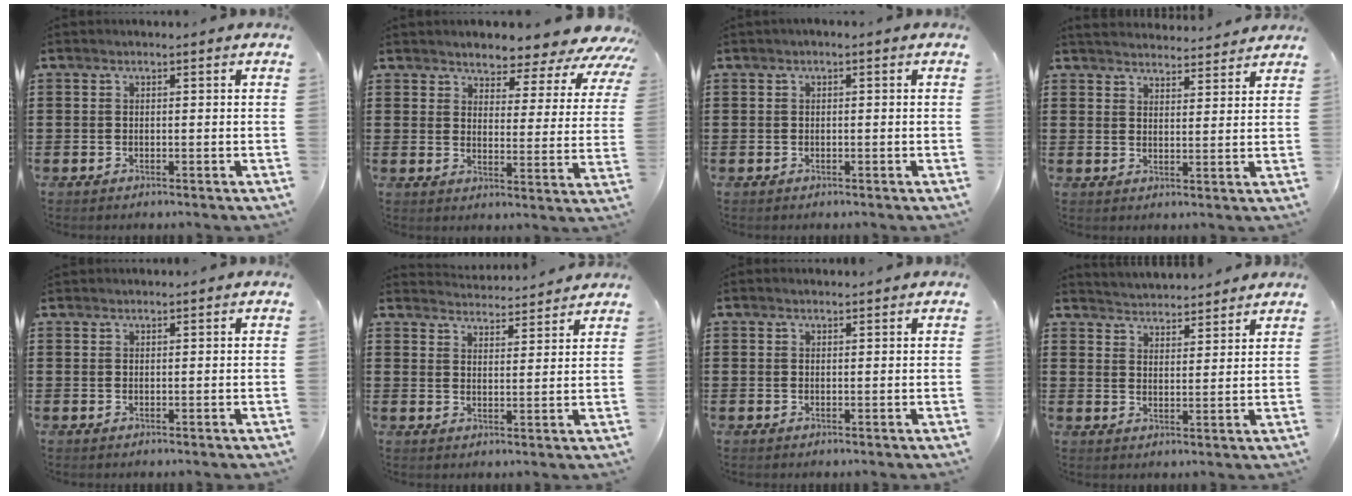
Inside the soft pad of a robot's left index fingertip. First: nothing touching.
{"total": 4.5, "force": [4.3, 1.1, 0.8], "torque": [-0.027, -0.040, 0.067]}
{"total": 0.6, "force": [-0.5, 0.1, 0.4], "torque": [-0.007, -0.003, -0.009]}
{"total": 3.4, "force": [3.4, 0.1, 0.2], "torque": [-0.015, -0.016, 0.061]}
{"total": 0.7, "force": [0.7, 0.0, 0.0], "torque": [-0.002, -0.001, 0.014]}
{"total": 3.6, "force": [3.6, -0.2, 0.0], "torque": [-0.014, -0.023, 0.062]}
{"total": 0.6, "force": [0.6, 0.0, 0.2], "torque": [-0.004, -0.001, 0.012]}
{"total": 3.6, "force": [3.6, -0.2, -0.4], "torque": [-0.006, -0.021, 0.064]}